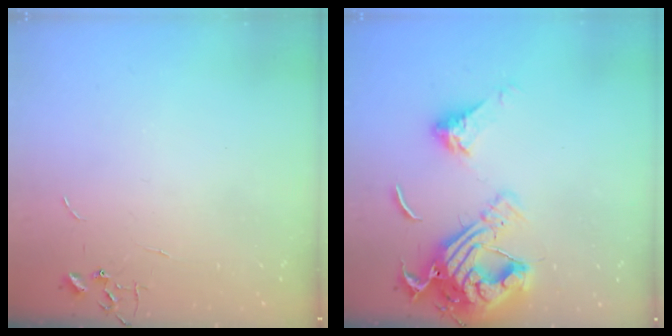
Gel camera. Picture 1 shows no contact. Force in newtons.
{"total": 17.4, "press": 17.3, "slide": 1.9}